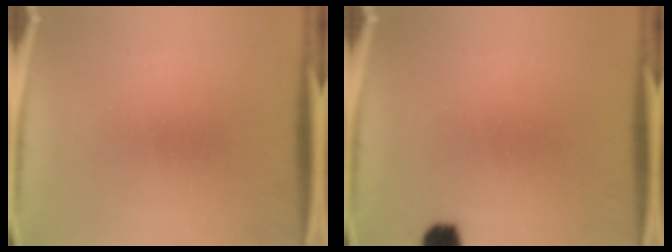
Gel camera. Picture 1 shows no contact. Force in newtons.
{"total": 3.8}